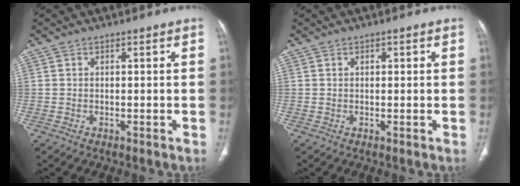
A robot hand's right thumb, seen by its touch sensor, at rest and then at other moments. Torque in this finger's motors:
{"motor_torque": [-0.14, -0.26, -0.19, -0.07, 0.07]}